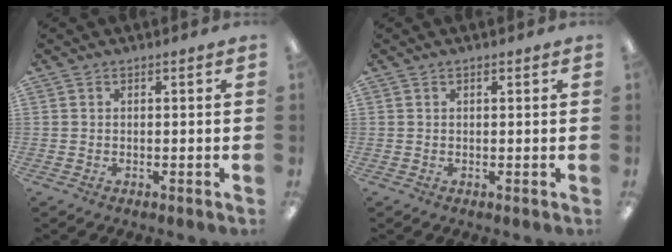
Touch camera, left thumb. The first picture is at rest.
{"total": 0.7, "force": [0.5, 0.3, 0.5], "torque": [-0.011, 0.002, 0.009]}